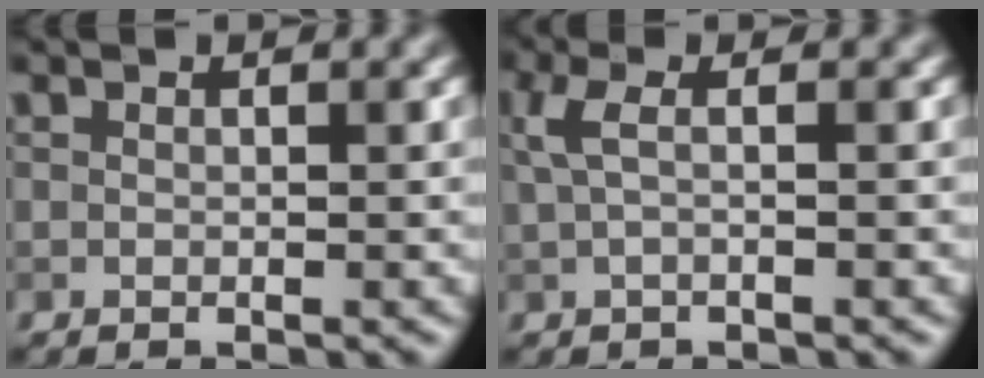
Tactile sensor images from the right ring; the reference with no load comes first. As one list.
[{"total": 2.2, "force": [0.5, 0.5, 2.1], "torque": [-0.046, 0.007, 0.006]}]